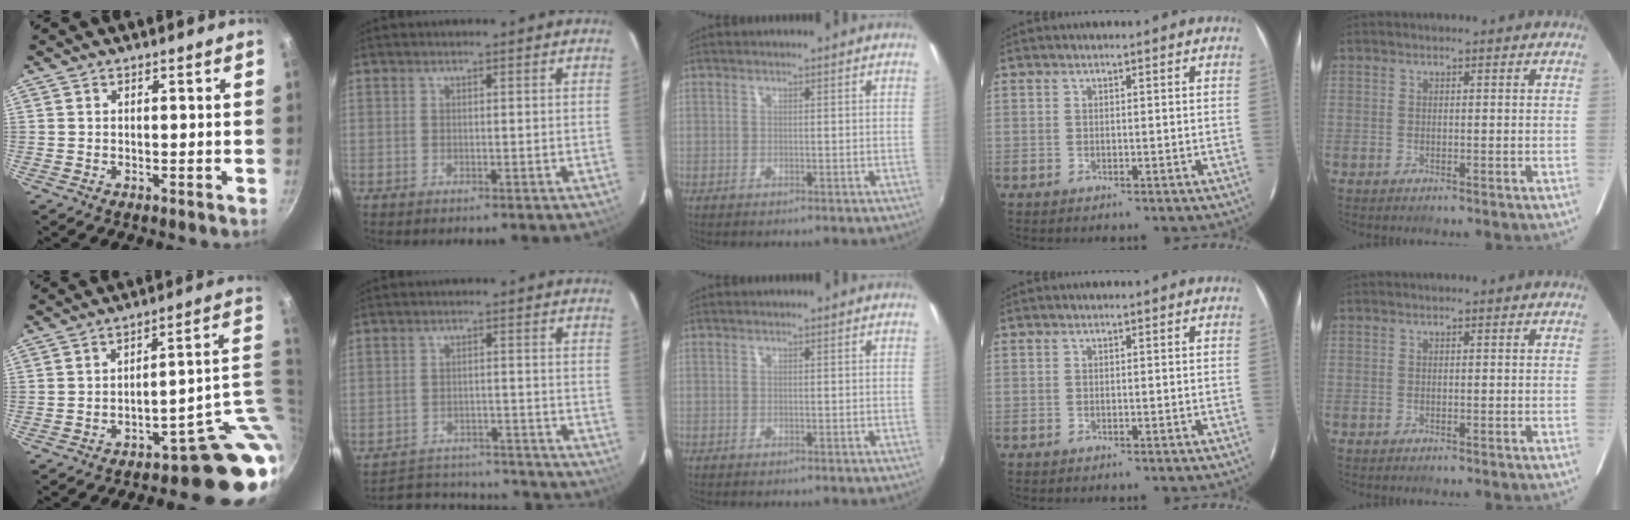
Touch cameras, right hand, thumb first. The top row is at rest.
{"thumb": {"total": 12.5, "force": [-2.8, 4.8, 11.2], "torque": [-0.071, 0.035, -0.040]}, "index": {"total": 16.2, "force": [-14.5, 5.9, 3.9], "torque": [-0.089, 0.035, -0.175]}}